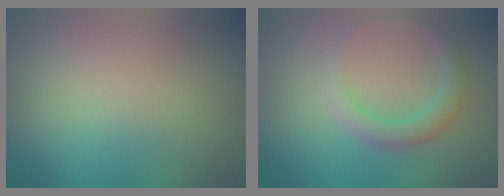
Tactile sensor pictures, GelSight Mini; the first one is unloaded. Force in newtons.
{"total": 2.8, "press": 2.8, "slide": 0.0}